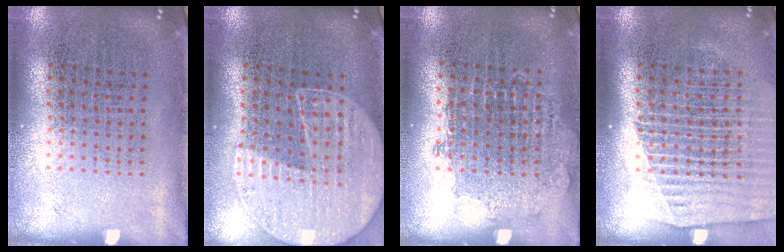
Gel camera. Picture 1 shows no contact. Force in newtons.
{"total": 1.3, "press": 1.3, "slide": 0.2}
{"total": 0.8, "press": 0.8, "slide": 0.2}
{"total": 1.6, "press": 1.5, "slide": 0.5}